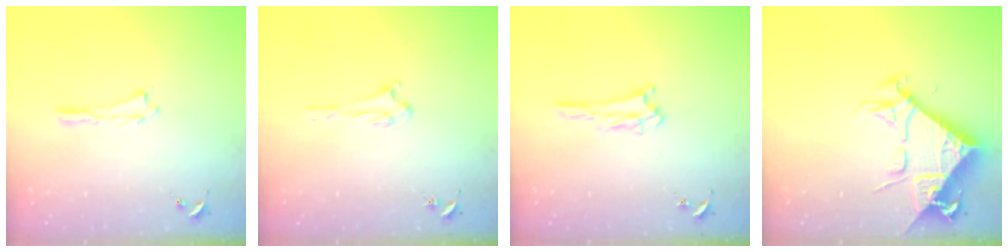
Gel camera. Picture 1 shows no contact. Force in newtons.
{"total": 1.5, "press": 1.5, "slide": 0.2}
{"total": 1.7, "press": 1.7, "slide": 0.2}
{"total": 8.4, "press": 8.3, "slide": 0.9}